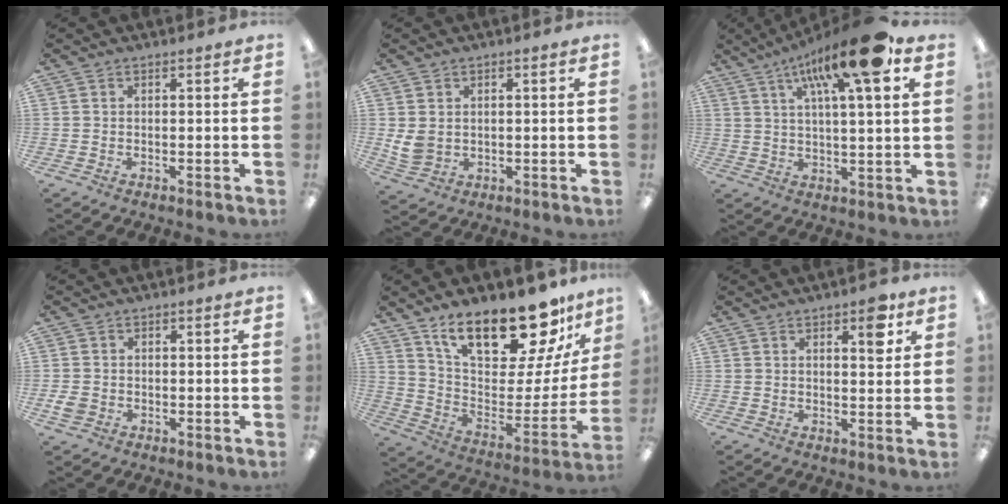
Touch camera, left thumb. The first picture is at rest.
{"total": 4.5, "force": [1.0, 3.6, 2.5], "torque": [-0.045, -0.002, 0.022]}
{"total": 19.0, "force": [10.3, 4.5, 15.3], "torque": [-0.240, -0.040, 0.155]}
{"total": 2.9, "force": [-0.8, 2.4, 1.4], "torque": [-0.029, 0.003, -0.016]}
{"total": 23.3, "force": [17.5, 7.8, 13.4], "torque": [-0.200, -0.127, 0.296]}
{"total": 6.0, "force": [3.2, 2.3, 4.5], "torque": [-0.049, -0.015, 0.046]}